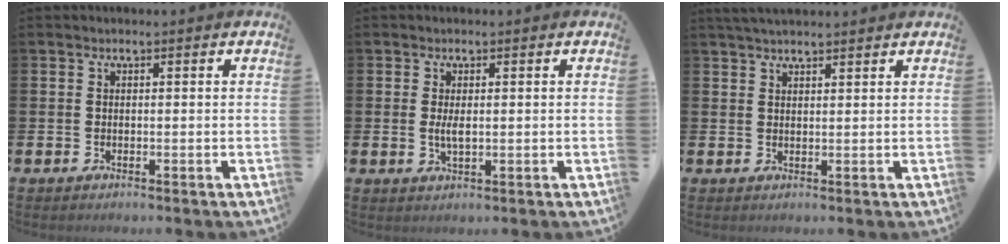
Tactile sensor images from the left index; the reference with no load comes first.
{"total": 2.0, "force": [0.2, 0.7, 1.9], "torque": [-0.022, -0.004, 0.000]}
{"total": 2.7, "force": [2.6, 0.4, 0.7], "torque": [-0.014, -0.007, 0.046]}